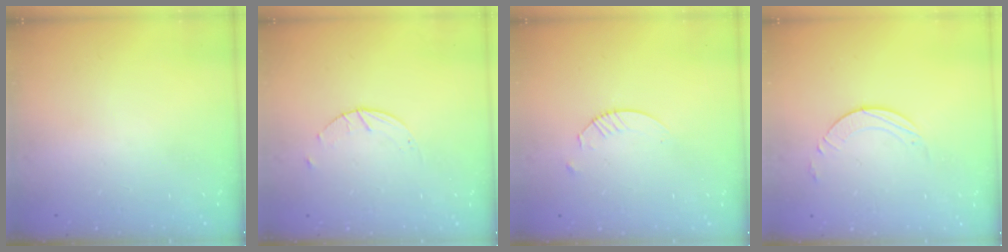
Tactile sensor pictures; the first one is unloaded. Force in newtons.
{"total": 2.6, "press": 2.6, "slide": 0.4}
{"total": 2.4, "press": 2.4, "slide": 0.3}
{"total": 3.9, "press": 3.8, "slide": 0.5}